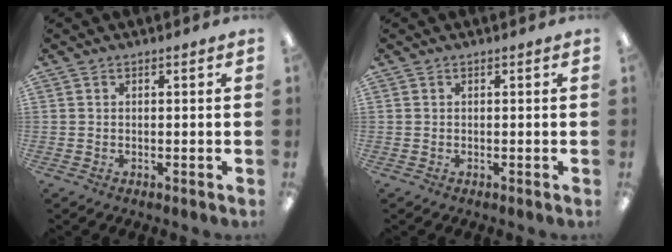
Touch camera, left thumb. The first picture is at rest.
{"total": 0.0}